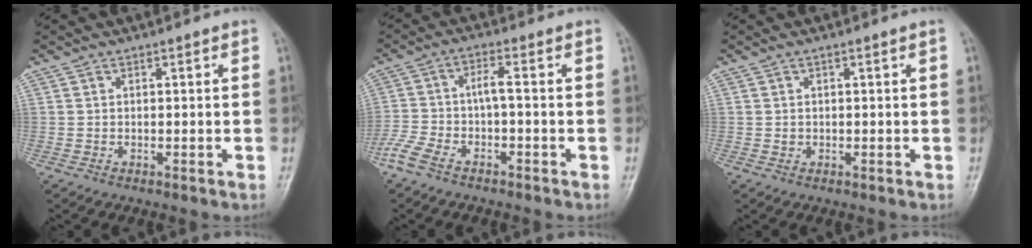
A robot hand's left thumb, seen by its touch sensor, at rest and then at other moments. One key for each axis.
{"total": 6.7, "fx": -3.3, "fy": 1.4, "fz": 5.6, "tx": -0.139, "ty": 0.026, "tz": -0.063}
{"total": 0.7, "fx": 0.2, "fy": 0.4, "fz": 0.6, "tx": -0.009, "ty": 0.006, "tz": 0.008}